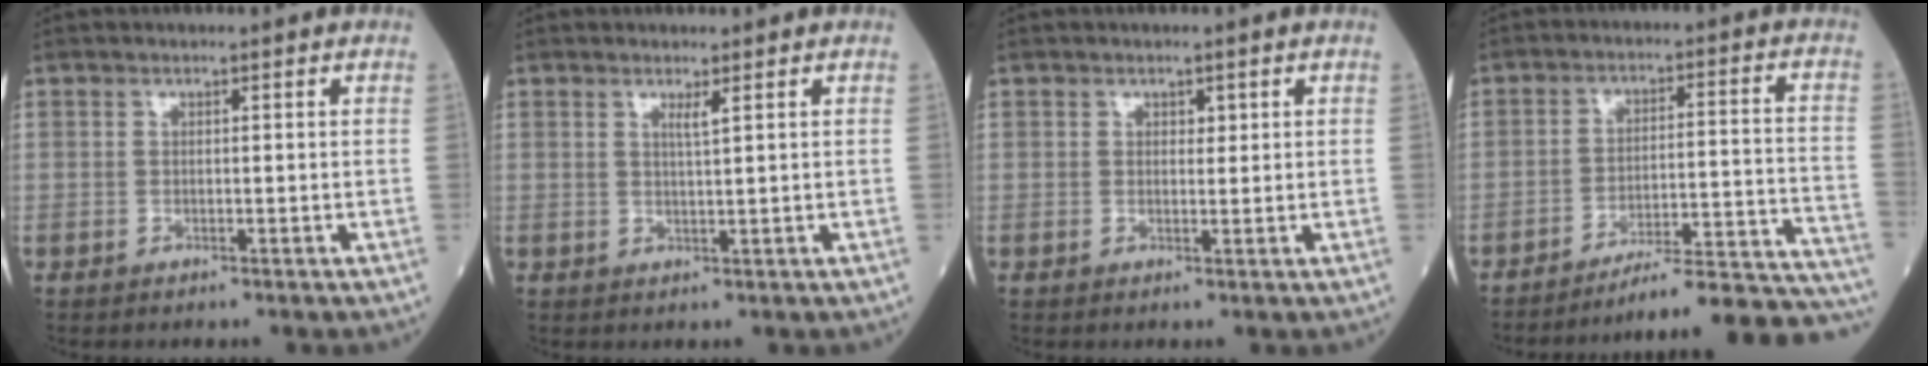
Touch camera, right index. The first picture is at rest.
{"total": 1.5, "force": [0.8, -0.3, 1.2], "torque": [-0.024, -0.007, 0.015]}
{"total": 1.2, "force": [0.6, 0.7, 0.7], "torque": [-0.006, -0.002, 0.008]}
{"total": 21.4, "force": [-20.6, -0.9, 5.9], "torque": [-0.021, 0.009, -0.274]}